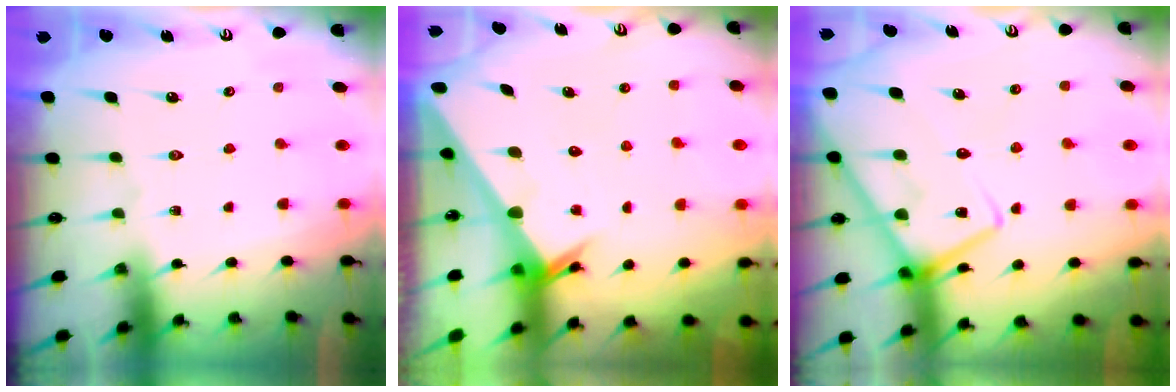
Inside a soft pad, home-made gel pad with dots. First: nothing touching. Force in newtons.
{"total": 2.4, "press": 2.4, "slide": 0.0}
{"total": 14.7, "press": 14.6, "slide": 1.2}